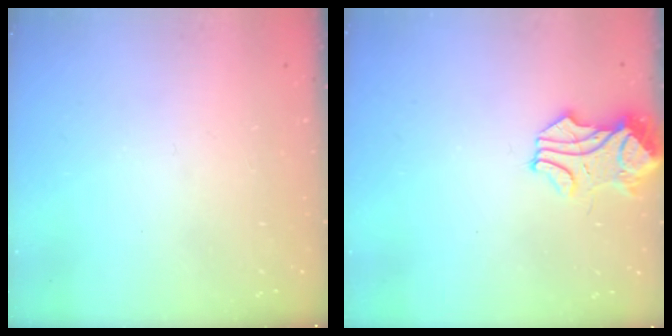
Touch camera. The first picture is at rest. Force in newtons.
{"total": 1.6, "press": 1.4, "slide": 0.8}